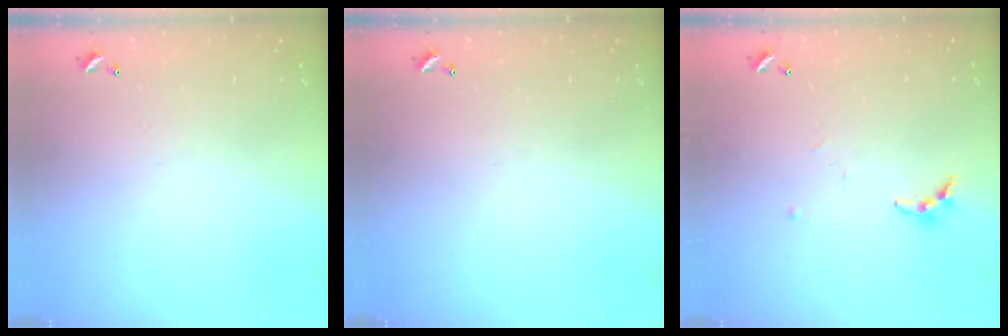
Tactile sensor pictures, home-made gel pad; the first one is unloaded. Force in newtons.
{"total": 0.0}
{"total": 7.0, "press": 7.0, "slide": 0.4}